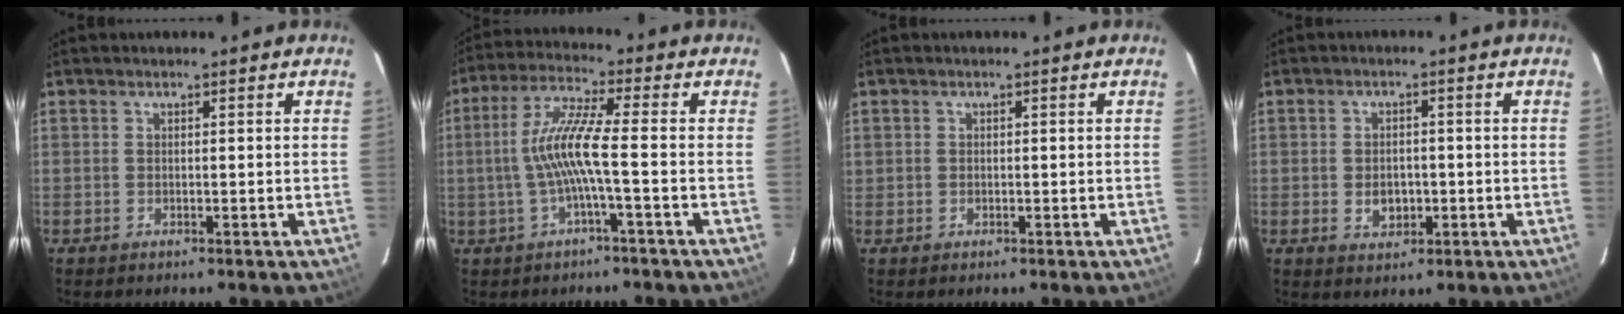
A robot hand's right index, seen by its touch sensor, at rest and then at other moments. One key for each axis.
{"total": 8.5, "fx": -1.6, "fy": -0.2, "fz": 8.4, "tx": -0.177, "ty": 0.007, "tz": -0.028}
{"total": 0.6, "fx": -0.1, "fy": 0.6, "fz": 0.1, "tx": 0.001, "ty": 0.000, "tz": -0.002}
{"total": 4.1, "fx": -0.9, "fy": 3.1, "fz": 2.6, "tx": -0.046, "ty": -0.001, "tz": -0.009}